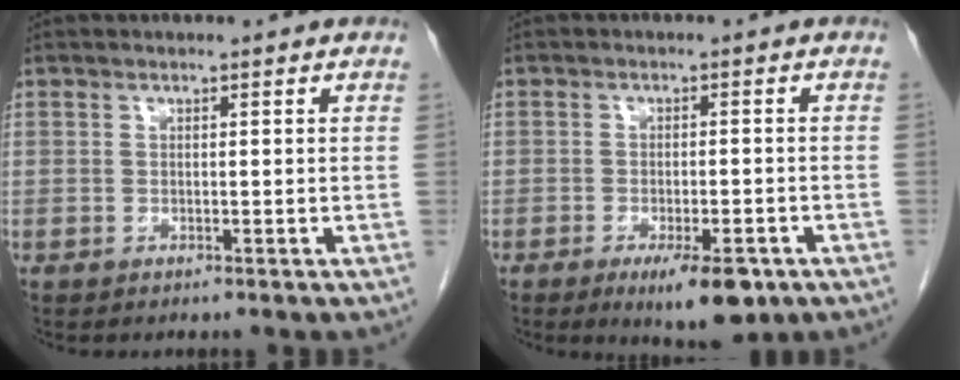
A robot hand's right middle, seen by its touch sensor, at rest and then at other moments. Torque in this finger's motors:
{"motor_torque": [0.57, -0.24, 0.01, 0.02]}